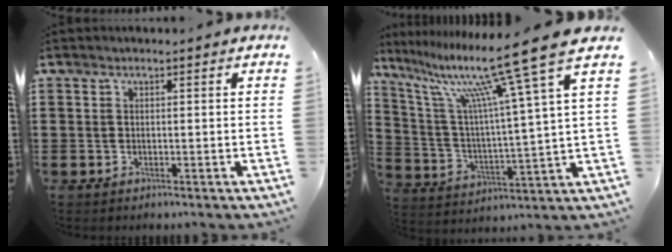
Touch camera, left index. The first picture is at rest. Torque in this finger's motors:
{"motor_torque": [2.14, 0.00, 0.94, 0.21]}